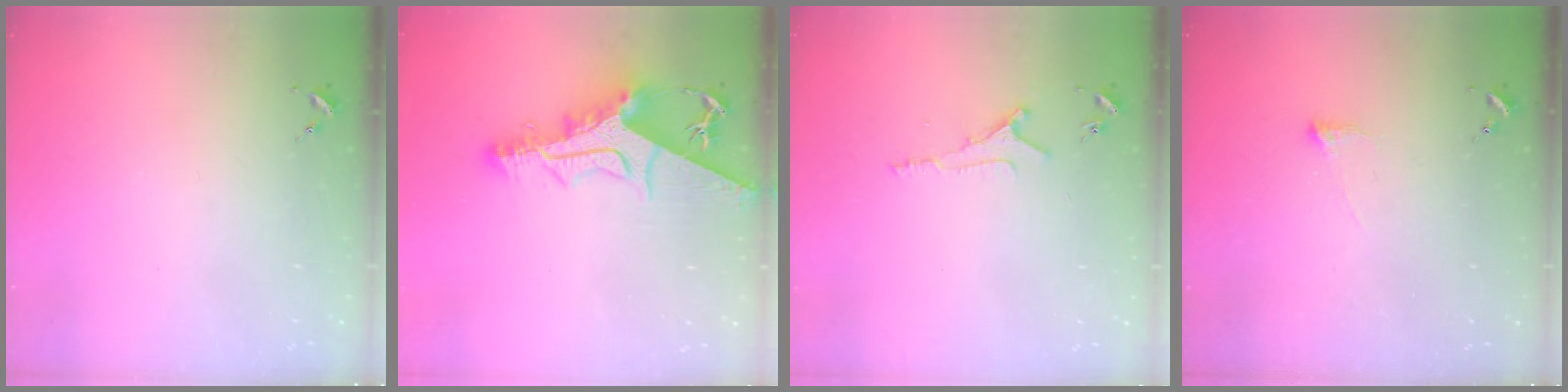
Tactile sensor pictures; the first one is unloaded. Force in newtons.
{"total": 15.9, "press": 15.8, "slide": 1.4}
{"total": 5.6, "press": 5.5, "slide": 0.8}
{"total": 3.6, "press": 3.6, "slide": 0.6}